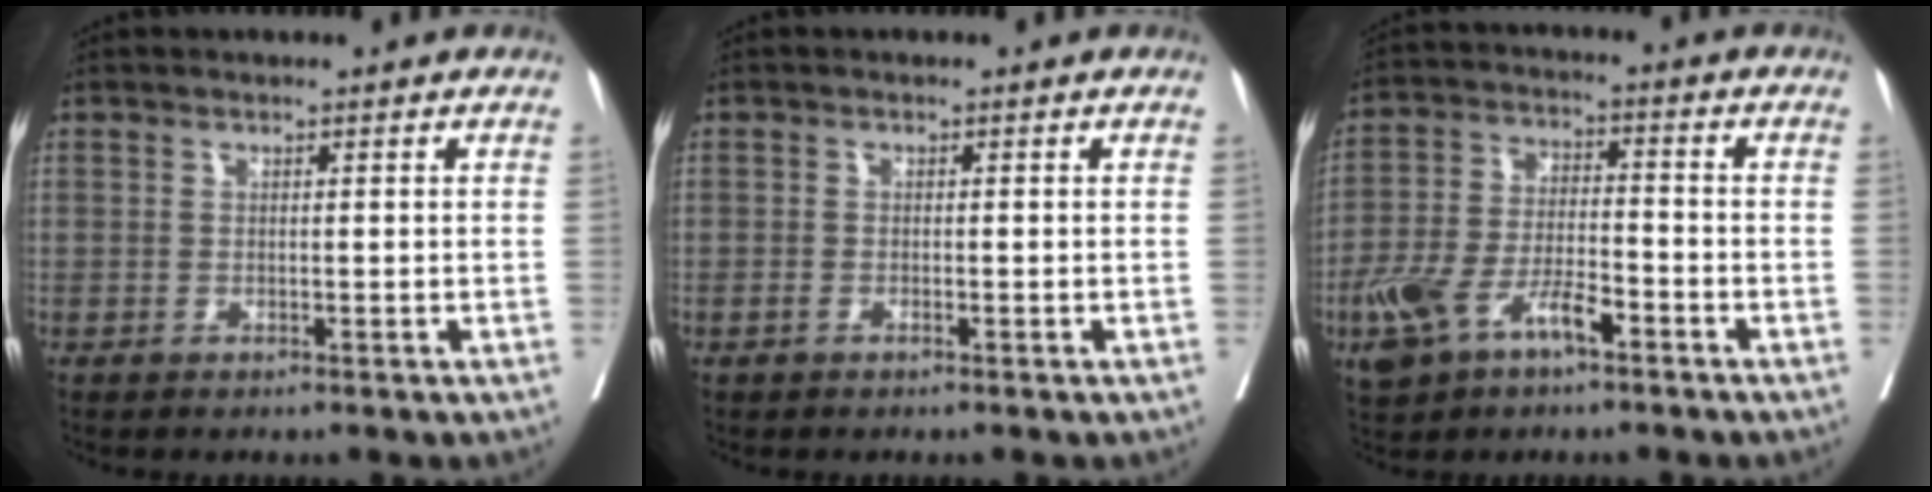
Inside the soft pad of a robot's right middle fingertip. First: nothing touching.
{"total": 0.6, "force": [-0.4, 0.2, 0.4], "torque": [-0.008, 0.000, -0.007]}
{"total": 10.3, "force": [-5.4, 4.4, 7.6], "torque": [-0.163, 0.008, -0.097]}